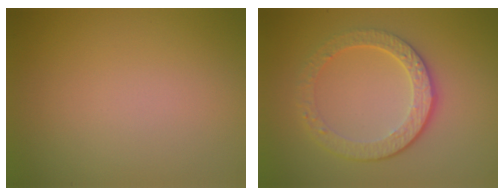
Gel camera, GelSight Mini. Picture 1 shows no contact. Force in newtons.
{"total": 4.8, "press": 3.4, "slide": 3.4}